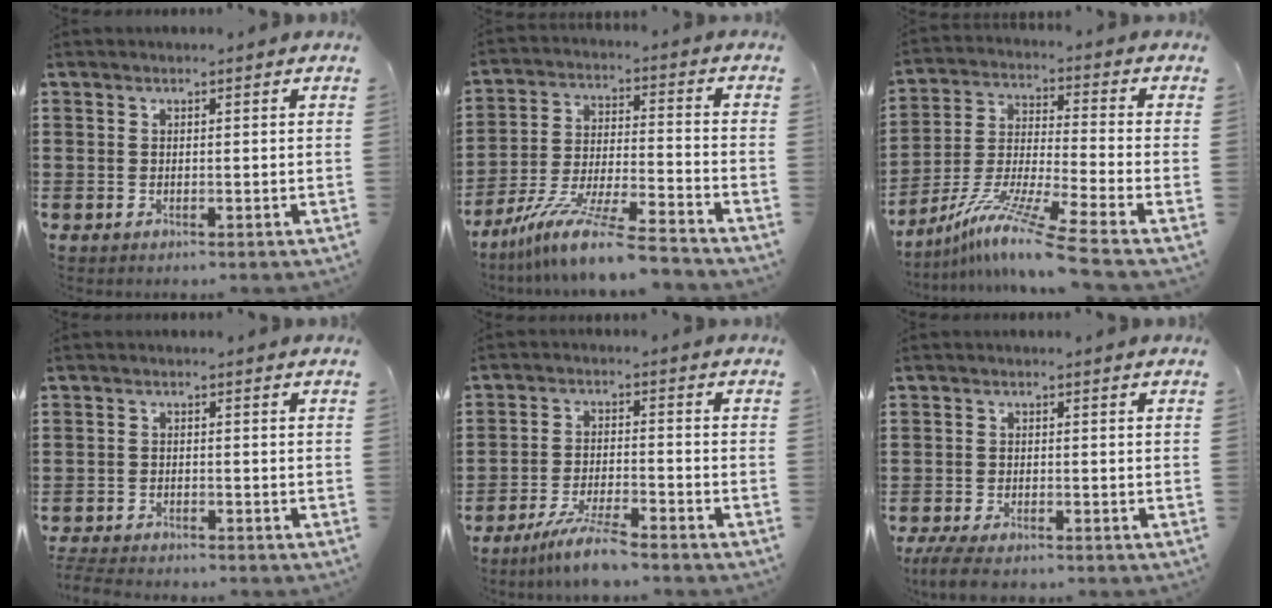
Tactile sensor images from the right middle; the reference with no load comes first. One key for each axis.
{"total": 11.1, "fx": -9.5, "fy": -0.2, "fz": 5.7, "tx": -0.117, "ty": 0.003, "tz": -0.190}
{"total": 10.6, "fx": -8.2, "fy": -0.7, "fz": 6.5, "tx": -0.137, "ty": -0.010, "tz": -0.171}
{"total": 2.5, "fx": -2.5, "fy": 0.2, "fz": 0.3, "tx": -0.014, "ty": -0.003, "tz": -0.055}
{"total": 6.1, "fx": -5.1, "fy": 0.1, "fz": 3.2, "tx": -0.071, "ty": -0.013, "tz": -0.098}
{"total": 2.8, "fx": -2.4, "fy": 0.5, "fz": 1.4, "tx": -0.045, "ty": -0.006, "tz": -0.054}